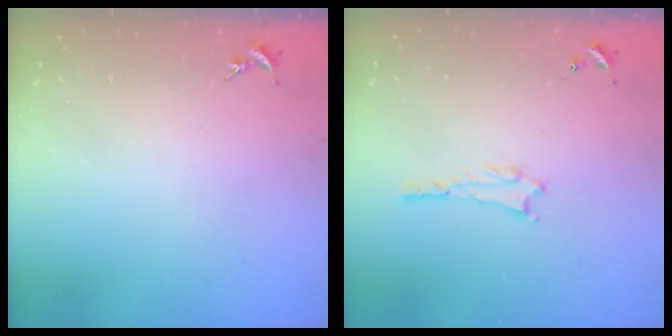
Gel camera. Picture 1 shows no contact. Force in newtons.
{"total": 1.0, "press": 1.0, "slide": 0.1}